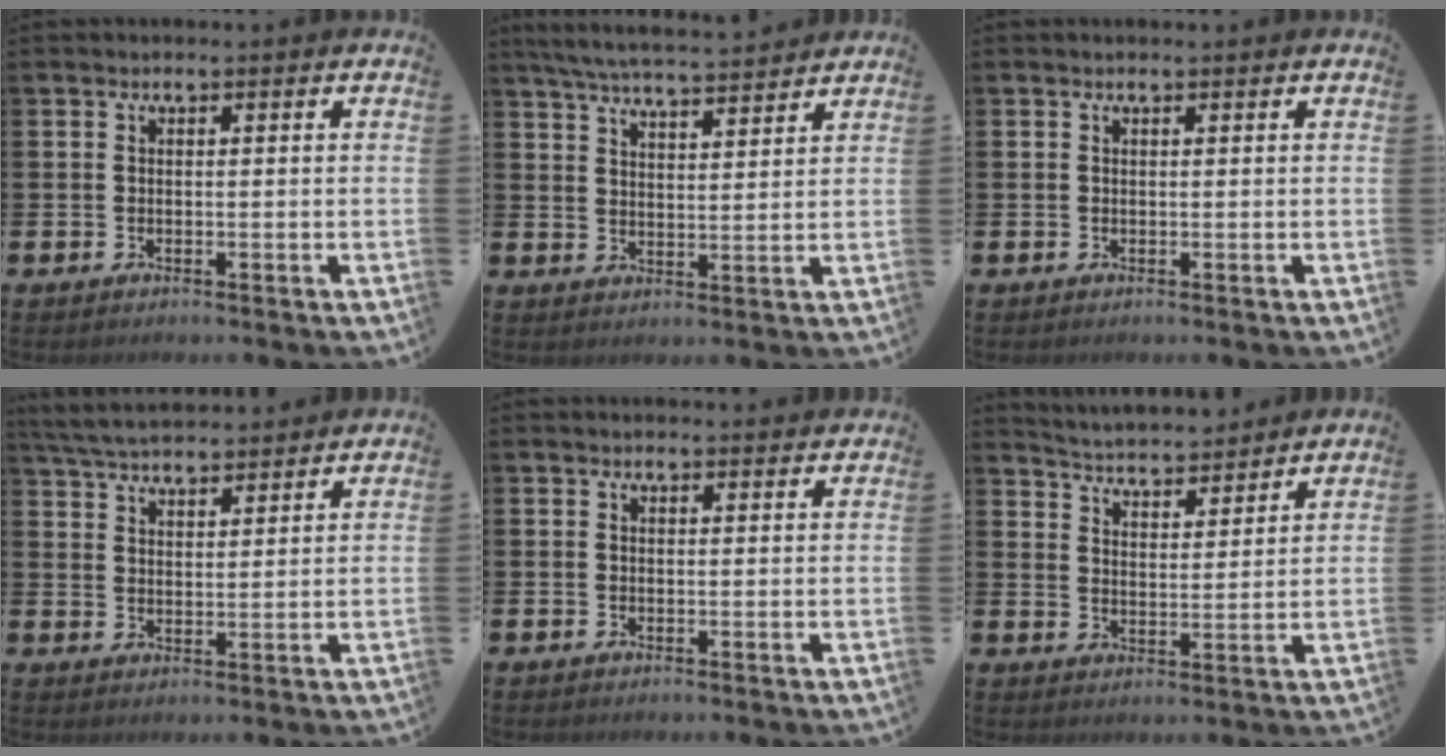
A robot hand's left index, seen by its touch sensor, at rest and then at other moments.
{"total": 5.9, "force": [5.7, 0.3, 1.4], "torque": [-0.045, -0.032, 0.103]}
{"total": 0.0}
{"total": 5.1, "force": [5.0, 0.5, 0.7], "torque": [-0.034, -0.025, 0.091]}
{"total": 0.8, "force": [0.8, 0.1, 0.1], "torque": [0.007, -0.003, 0.012]}
{"total": 4.9, "force": [4.8, 0.5, 0.0], "torque": [-0.019, -0.036, 0.084]}